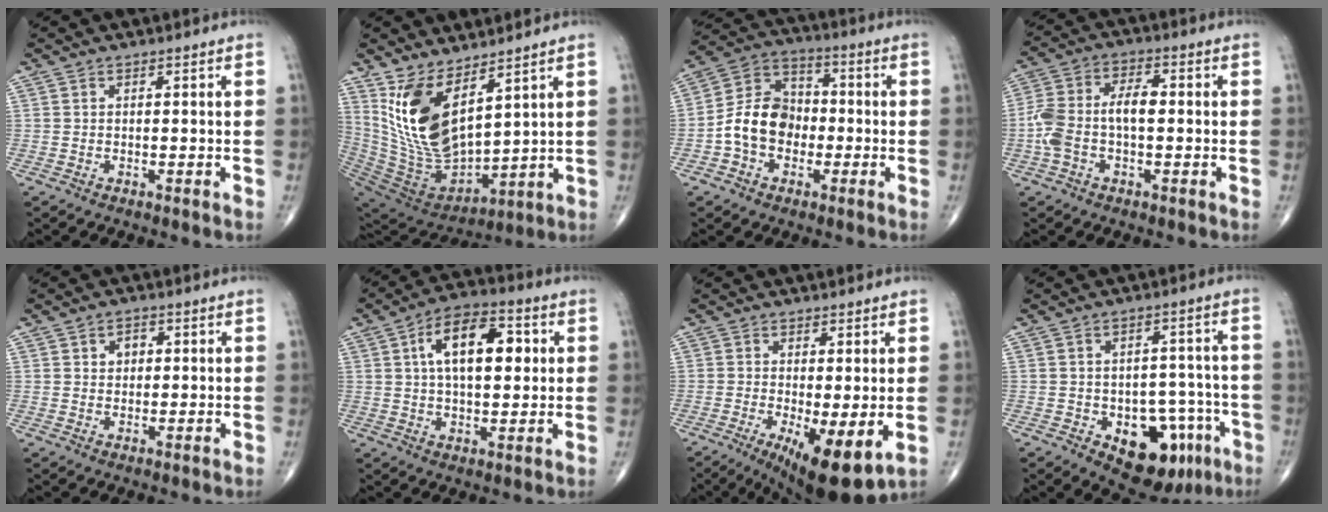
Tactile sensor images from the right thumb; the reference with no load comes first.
{"total": 16.7, "force": [8.0, 7.4, 12.6], "torque": [-0.225, -0.063, 0.181]}
{"total": 11.2, "force": [-2.4, 8.6, 6.7], "torque": [-0.101, 0.041, -0.055]}
{"total": 9.3, "force": [-1.0, 4.9, 7.9], "torque": [-0.178, 0.034, -0.020]}
{"total": 2.8, "force": [0.8, 2.2, 1.6], "torque": [-0.011, 0.000, 0.010]}
{"total": 14.1, "force": [3.3, 7.2, 11.7], "torque": [-0.172, 0.010, 0.050]}
{"total": 11.3, "force": [-3.0, 3.4, 10.3], "torque": [-0.158, -0.024, -0.037]}
{"total": 13.9, "force": [-6.0, 8.5, 9.2], "torque": [-0.076, 0.040, -0.071]}